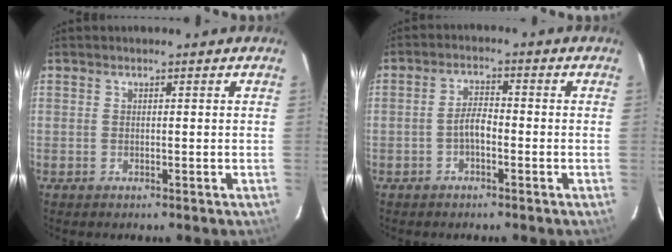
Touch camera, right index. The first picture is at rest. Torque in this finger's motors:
{"motor_torque": [0.62, -0.29, 0.41, 0.09]}